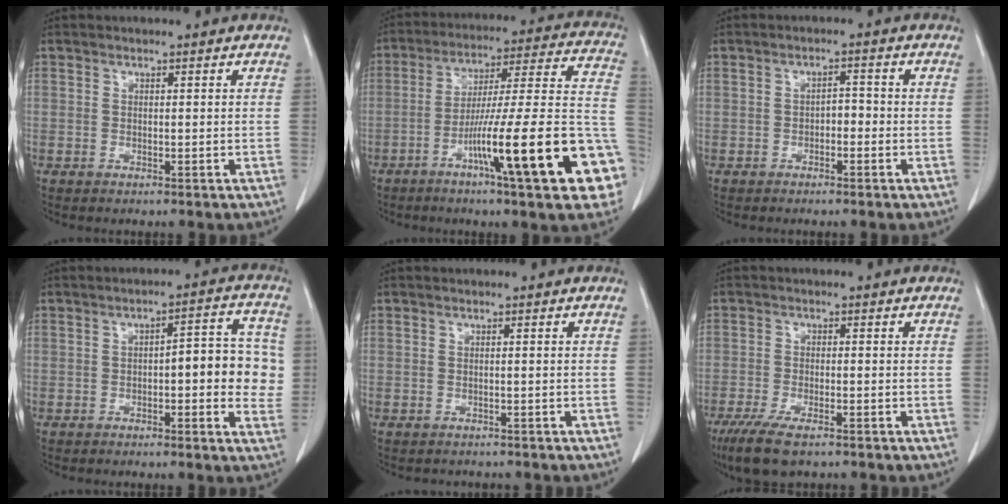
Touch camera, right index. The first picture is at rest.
{"total": 23.0, "force": [-9.1, 0.8, 21.1], "torque": [-0.237, 0.002, -0.142]}
{"total": 1.9, "force": [-0.8, 1.0, 1.5], "torque": [-0.016, 0.007, -0.014]}
{"total": 9.2, "force": [-0.3, 2.9, 8.7], "torque": [-0.099, 0.027, -0.005]}
{"total": 1.8, "force": [-1.5, 0.9, 0.0], "torque": [-0.008, 0.000, -0.023]}
{"total": 8.0, "force": [-5.7, 2.0, 5.2], "torque": [-0.095, -0.019, -0.095]}